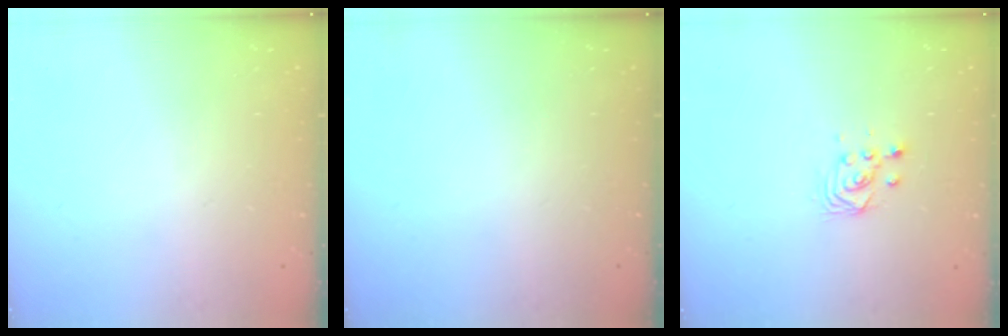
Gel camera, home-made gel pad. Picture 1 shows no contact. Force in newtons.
{"total": 0.0}
{"total": 3.3, "press": 3.1, "slide": 1.1}